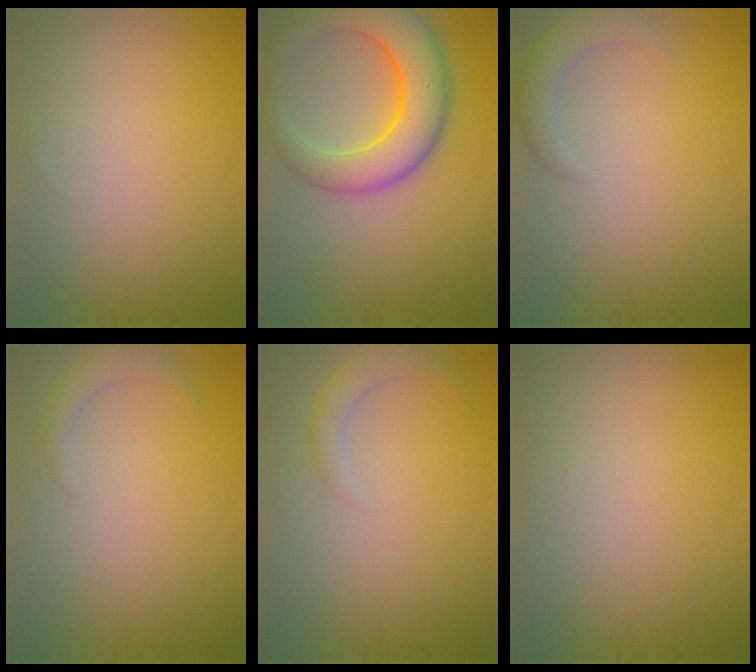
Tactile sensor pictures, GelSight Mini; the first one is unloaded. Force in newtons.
{"total": 8.9, "press": 8.9, "slide": 0.4}
{"total": 2.9, "press": 2.9, "slide": 0.3}
{"total": 1.8, "press": 1.8, "slide": 0.3}
{"total": 2.2, "press": 2.2, "slide": 0.1}
{"total": 0.0}